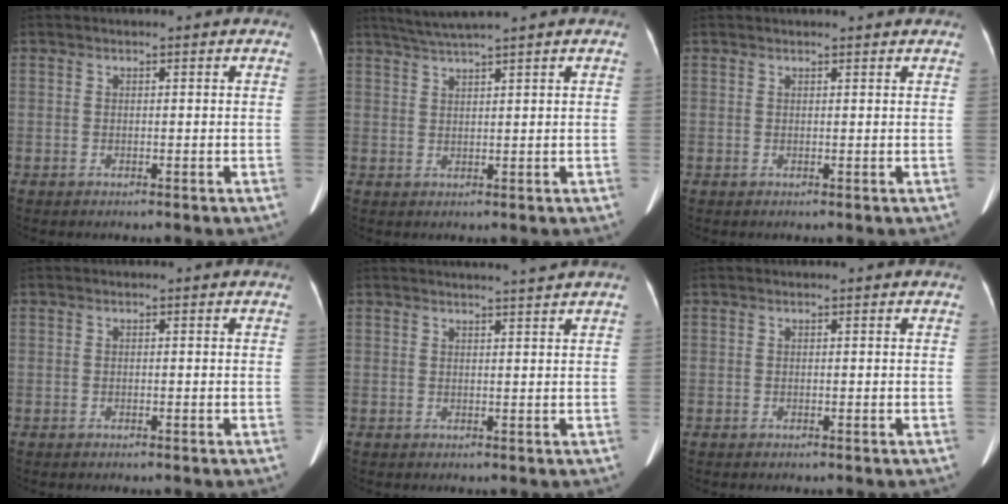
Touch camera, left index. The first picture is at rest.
{"total": 4.5, "force": [3.9, -1.3, 2.0], "torque": [-0.042, 0.013, 0.075]}
{"total": 4.3, "force": [4.1, 0.2, 1.3], "torque": [-0.017, 0.023, 0.045]}
{"total": 0.0}
{"total": 4.0, "force": [3.6, -1.2, 1.2], "torque": [-0.015, -0.001, 0.046]}
{"total": 0.0}